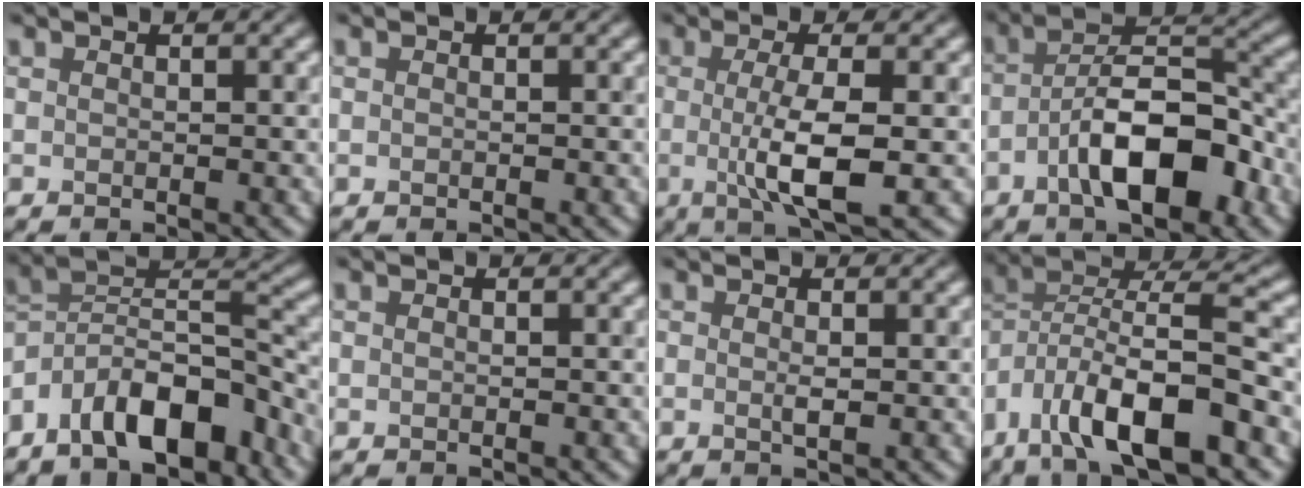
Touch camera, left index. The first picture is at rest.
{"total": 0.0}
{"total": 5.8, "force": [-0.6, 1.4, 5.6], "torque": [-0.100, -0.008, -0.009]}
{"total": 8.5, "force": [-3.4, 3.4, 7.0], "torque": [-0.107, 0.016, -0.059]}
{"total": 9.9, "force": [-6.1, 4.6, 6.3], "torque": [-0.090, 0.015, -0.122]}
{"total": 0.0}
{"total": 1.0, "force": [0.0, 0.2, 1.0], "torque": [-0.019, -0.002, -0.001]}
{"total": 11.3, "force": [-6.1, 3.3, 9.0], "torque": [-0.148, 0.009, -0.113]}